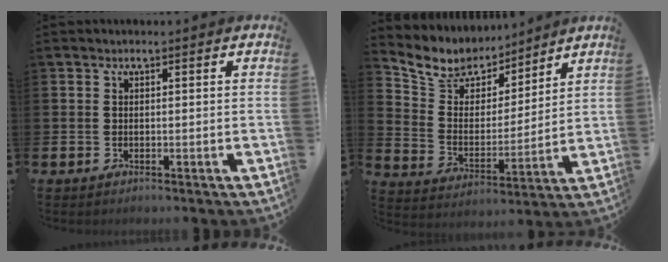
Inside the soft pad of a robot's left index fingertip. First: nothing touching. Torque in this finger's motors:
{"motor_torque": [-0.12, -0.63, 0.29, 0.04]}